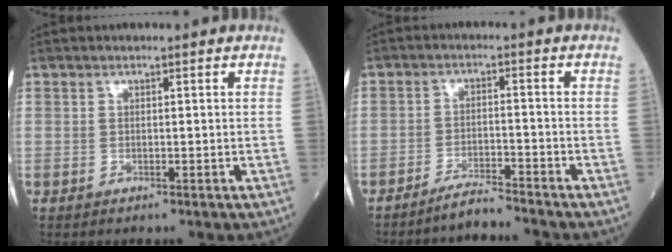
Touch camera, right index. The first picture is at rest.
{"total": 4.1, "force": [-4.0, -0.6, 0.7], "torque": [-0.015, -0.016, -0.071]}